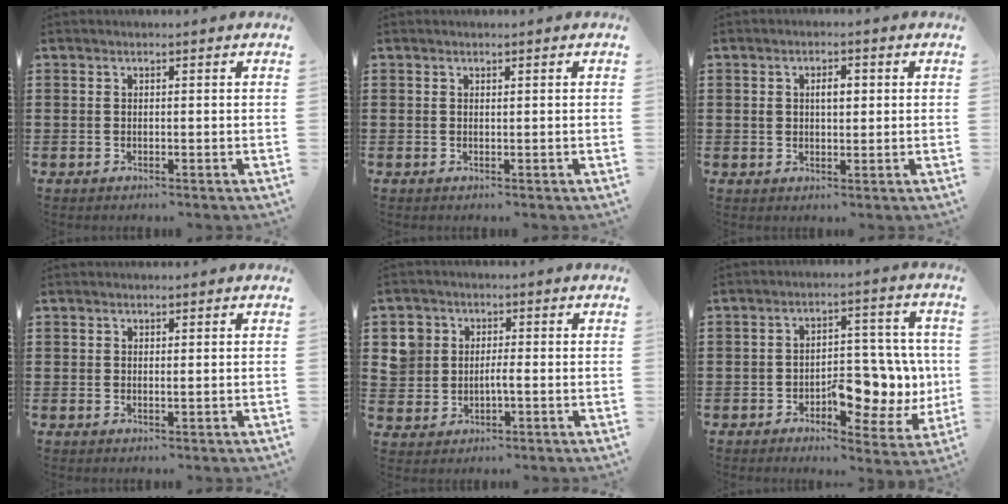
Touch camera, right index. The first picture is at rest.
{"total": 0.0}
{"total": 3.0, "force": [0.5, 1.5, 2.5], "torque": [-0.044, 0.007, 0.005]}
{"total": 0.6, "force": [0.5, 0.2, 0.2], "torque": [-0.005, 0.002, 0.009]}
{"total": 3.3, "force": [-0.2, 2.9, 1.6], "torque": [-0.053, 0.007, -0.010]}
{"total": 9.0, "force": [-1.8, 5.3, 7.0], "torque": [-0.089, 0.007, -0.029]}